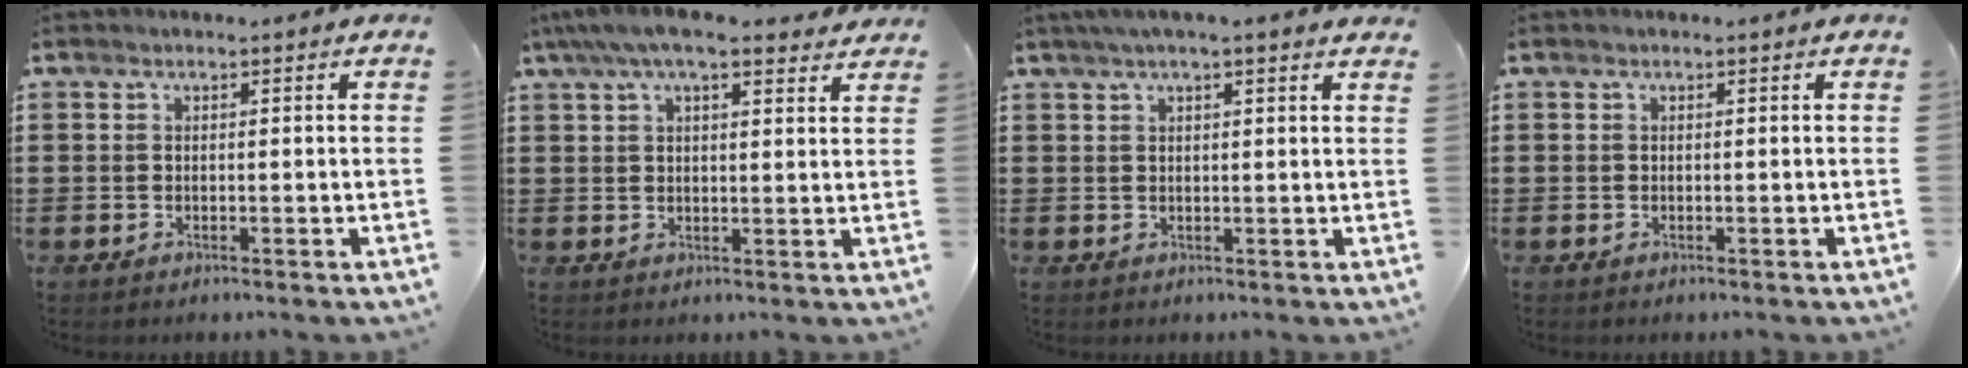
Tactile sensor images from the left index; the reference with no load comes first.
{"total": 6.5, "force": [4.9, 1.5, 3.9], "torque": [-0.087, -0.004, 0.089]}
{"total": 2.5, "force": [1.8, 0.2, 1.7], "torque": [-0.036, 0.004, 0.032]}
{"total": 0.0}